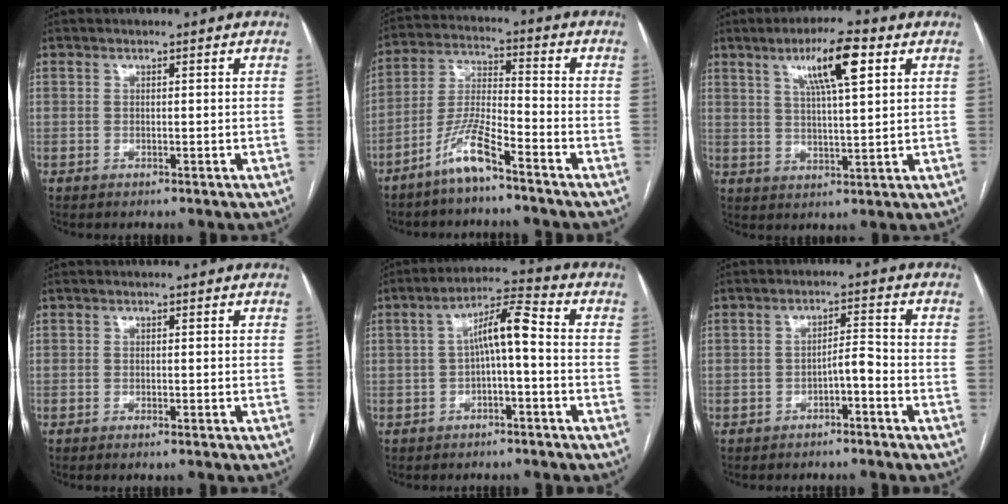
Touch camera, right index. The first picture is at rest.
{"total": 8.1, "force": [-5.8, 0.6, 5.6], "torque": [-0.126, -0.011, -0.117]}
{"total": 9.2, "force": [4.4, 1.1, 8.1], "torque": [-0.145, 0.009, 0.074]}
{"total": 0.7, "force": [-0.5, 0.0, 0.5], "torque": [-0.011, -0.002, -0.008]}
{"total": 6.9, "force": [-0.4, 1.1, 6.8], "torque": [-0.120, 0.030, -0.008]}
{"total": 3.2, "force": [-1.9, 0.6, 2.5], "torque": [-0.041, 0.008, -0.028]}